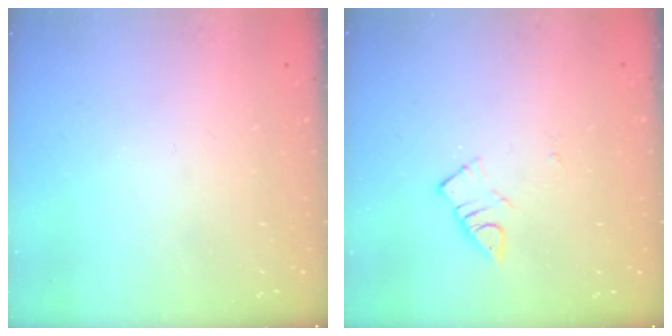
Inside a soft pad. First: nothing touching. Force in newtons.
{"total": 2.8, "press": 2.7, "slide": 0.3}